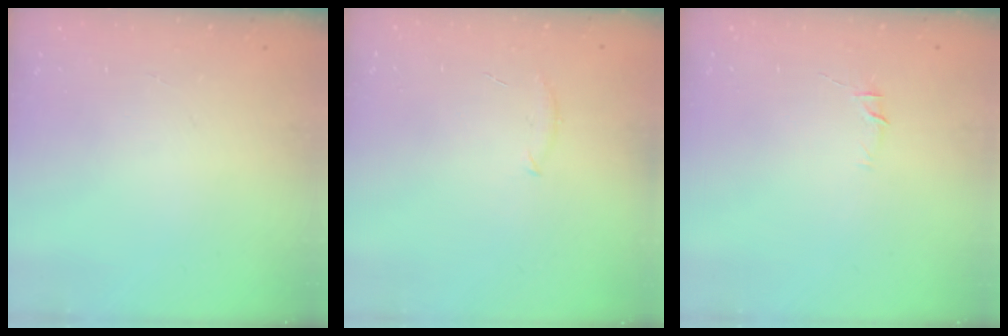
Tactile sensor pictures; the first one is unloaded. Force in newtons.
{"total": 5.5, "press": 5.2, "slide": 1.5}
{"total": 4.5, "press": 4.4, "slide": 1.0}